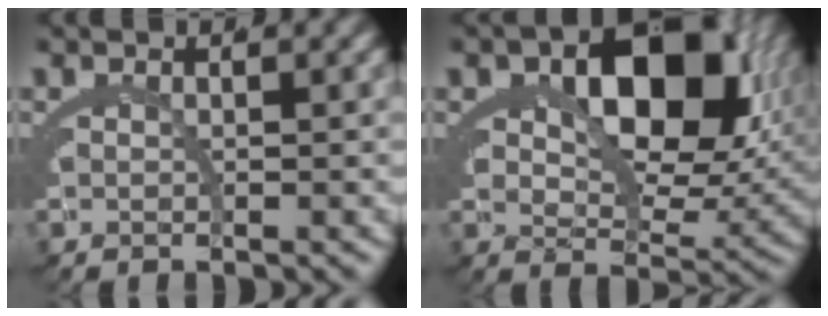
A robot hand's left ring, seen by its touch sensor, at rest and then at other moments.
{"total": 11.2, "force": [3.3, 7.0, 8.1], "torque": [-0.121, -0.016, 0.061]}